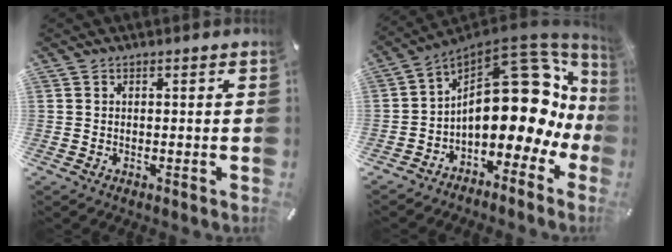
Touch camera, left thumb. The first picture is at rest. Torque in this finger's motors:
{"motor_torque": [0.19, 2.90, 2.31, 0.45, 0.56]}